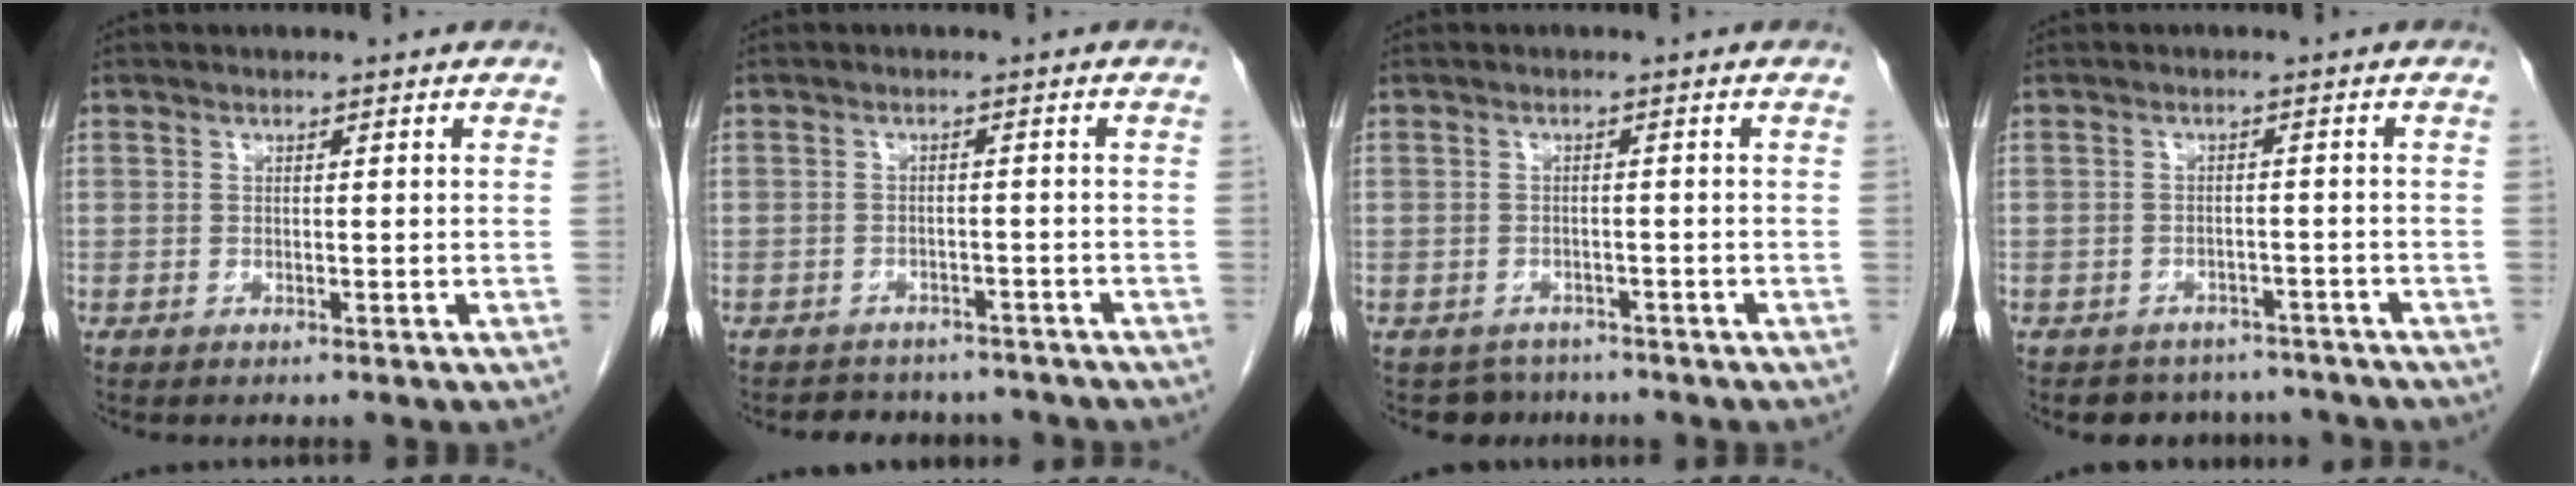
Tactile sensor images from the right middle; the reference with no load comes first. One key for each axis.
{"total": 7.0, "fx": -6.3, "fy": 2.9, "fz": 0.8, "tx": -0.012, "ty": 0.009, "tz": -0.073}
{"total": 3.1, "fx": -2.6, "fy": 1.6, "fz": -0.5, "tx": 0.000, "ty": 0.001, "tz": -0.040}
{"total": 6.5, "fx": -5.7, "fy": 3.1, "fz": 0.2, "tx": 0.003, "ty": 0.012, "tz": -0.067}